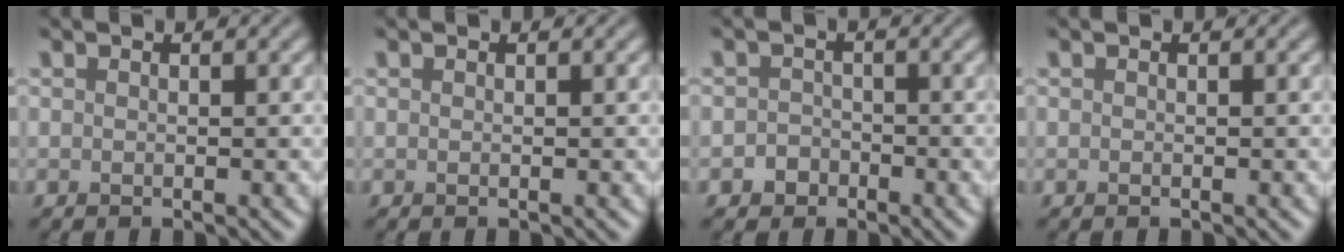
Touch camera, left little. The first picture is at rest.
{"total": 0.0}
{"total": 1.6, "force": [-0.8, 1.3, 0.3], "torque": [0.003, 0.004, -0.018]}
{"total": 0.0}